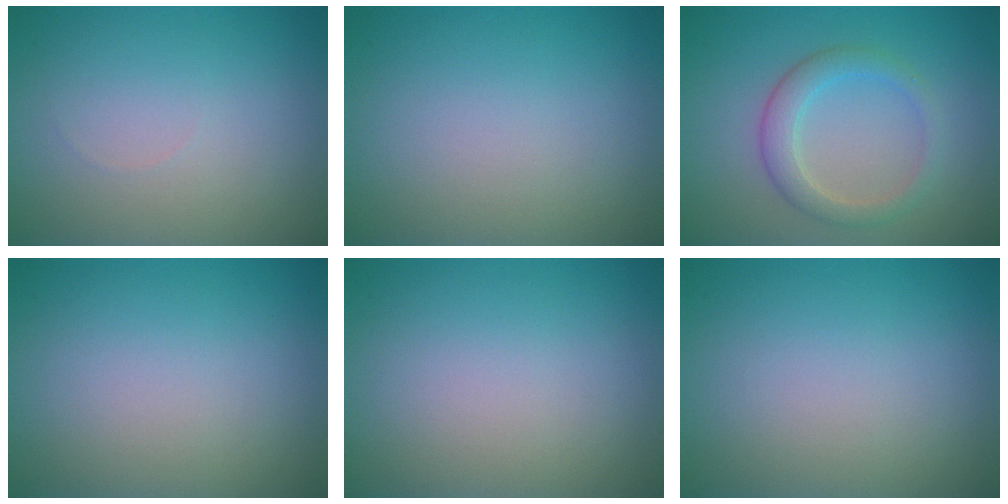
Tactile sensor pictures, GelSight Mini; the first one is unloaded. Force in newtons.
{"total": 0.0}
{"total": 2.8, "press": 2.8, "slide": 0.2}
{"total": 0.0}
{"total": 0.0}
{"total": 0.0}